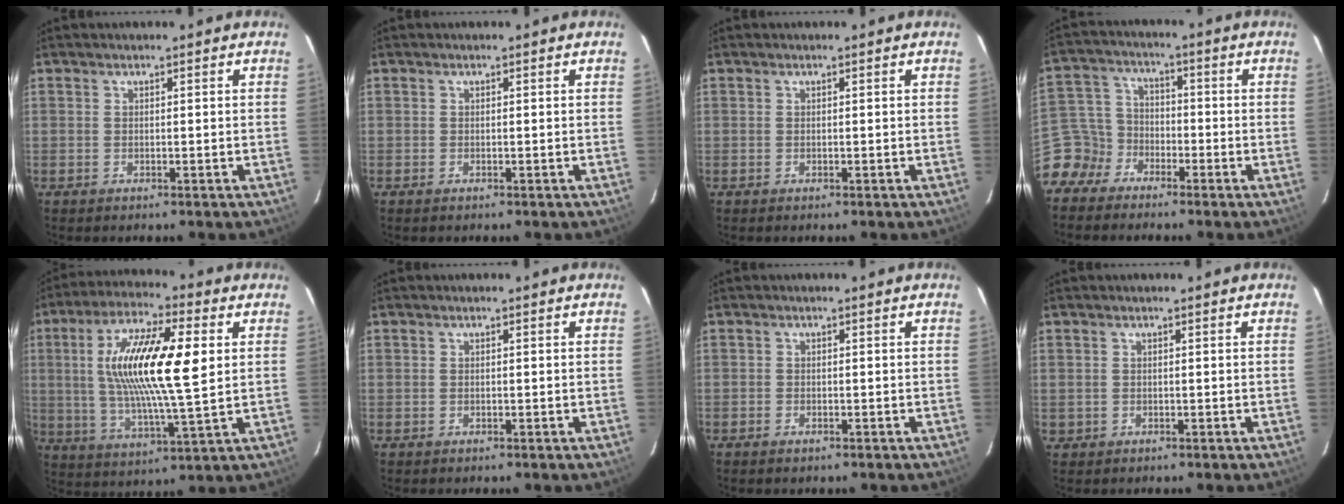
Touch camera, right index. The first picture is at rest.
{"total": 0.0}
{"total": 0.0}
{"total": 7.4, "force": [-5.3, 5.2, 0.2], "torque": [-0.016, 0.032, -0.118]}
{"total": 18.4, "force": [3.5, 4.1, 17.7], "torque": [-0.323, 0.009, 0.059]}
{"total": 0.0}
{"total": 1.1, "force": [-0.8, 0.7, 0.3], "torque": [-0.008, -0.001, -0.015]}
{"total": 1.1, "force": [-0.1, 1.1, 0.0], "torque": [0.001, 0.001, 0.001]}